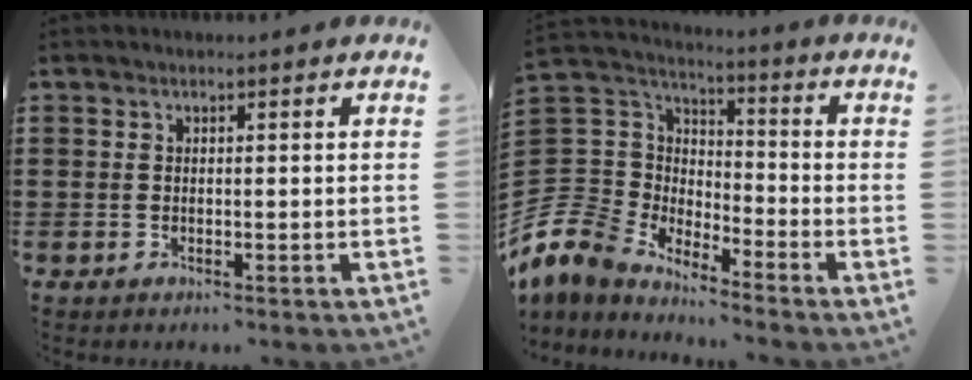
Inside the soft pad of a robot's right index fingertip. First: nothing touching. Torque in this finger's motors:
{"motor_torque": [-1.13, 1.01, -0.44, -0.21]}